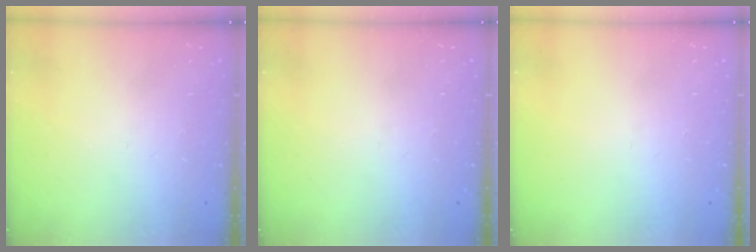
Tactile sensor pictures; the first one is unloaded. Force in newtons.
{"total": 0.0}
{"total": 0.0}